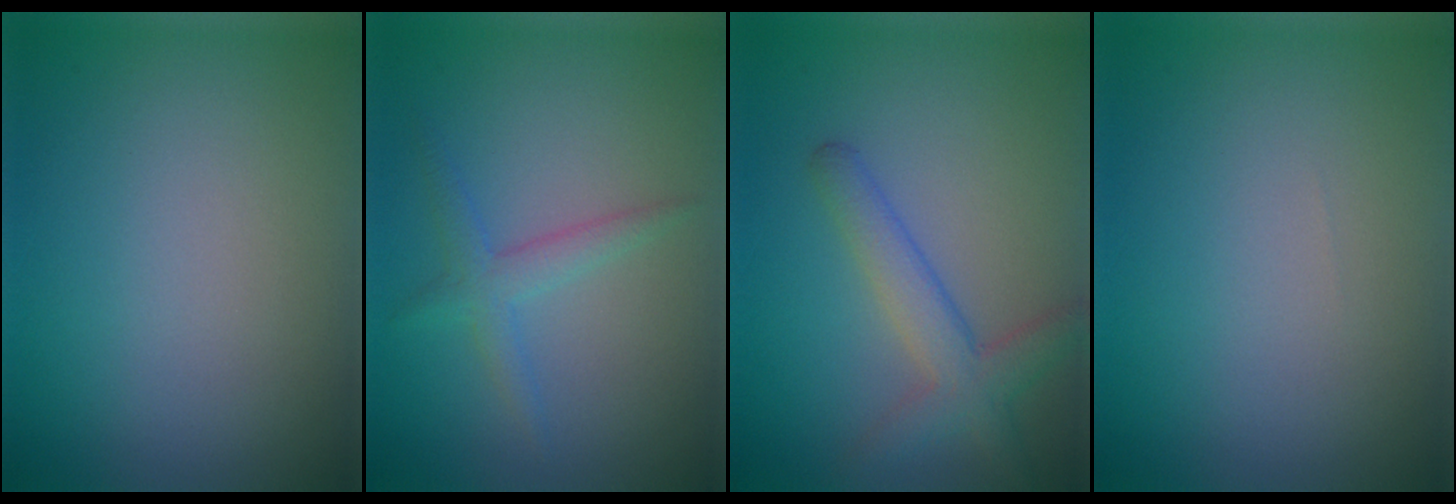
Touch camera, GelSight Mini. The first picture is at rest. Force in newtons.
{"total": 2.0, "press": 2.0, "slide": 0.1}
{"total": 3.5, "press": 3.5, "slide": 0.2}
{"total": 0.0}